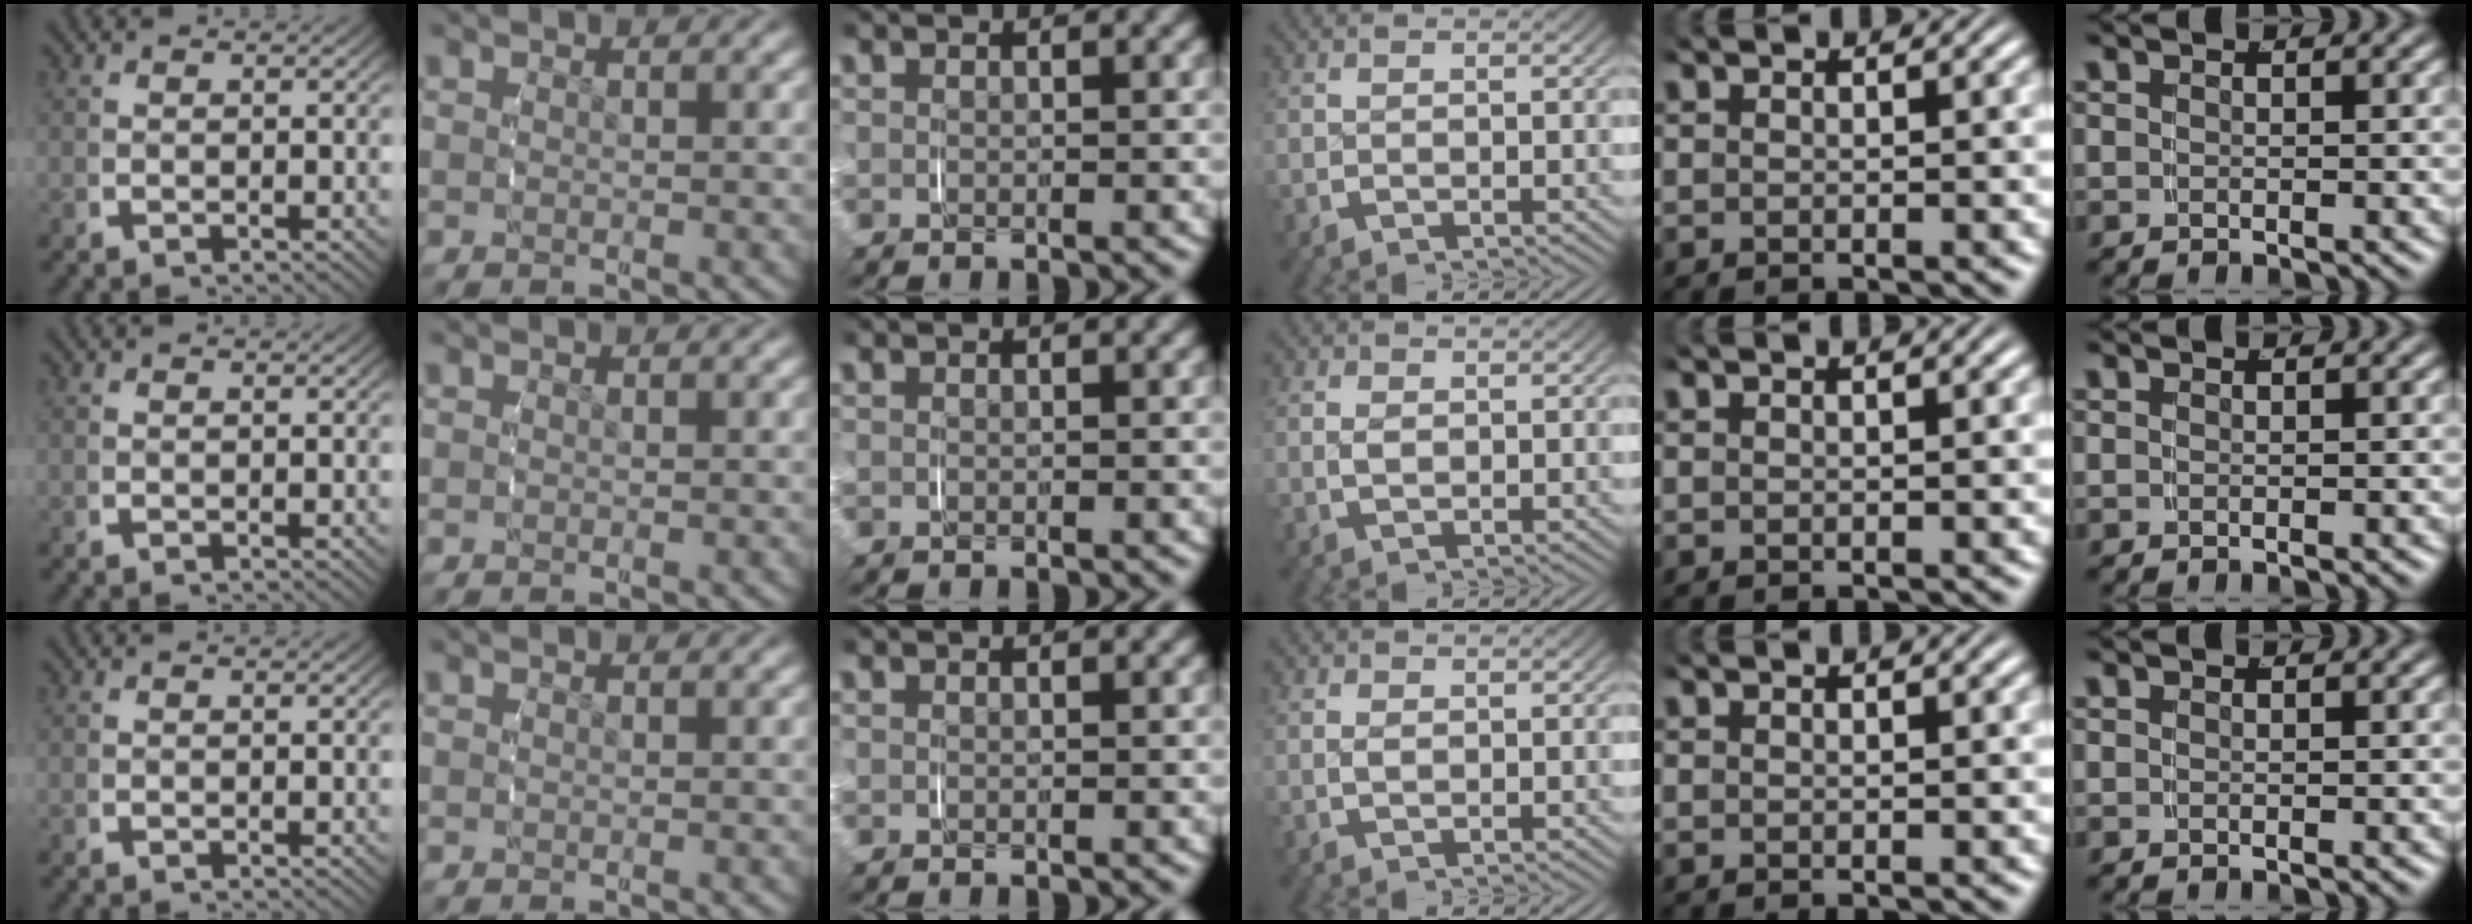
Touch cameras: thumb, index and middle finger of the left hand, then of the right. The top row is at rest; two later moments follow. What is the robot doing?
{"motion": "grasp_and_lifting", "object": "ribbon"}